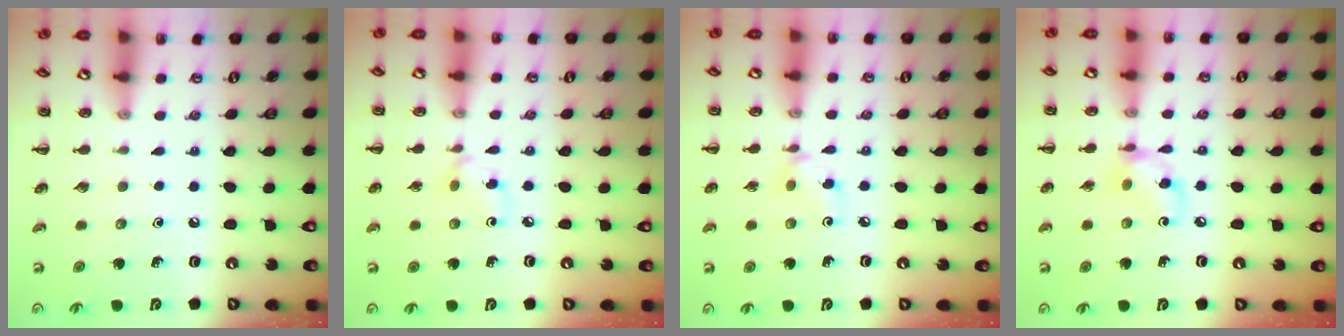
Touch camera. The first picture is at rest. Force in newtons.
{"total": 3.6, "press": 3.3, "slide": 1.4}
{"total": 3.8, "press": 3.7, "slide": 0.9}
{"total": 7.4, "press": 7.4, "slide": 0.4}